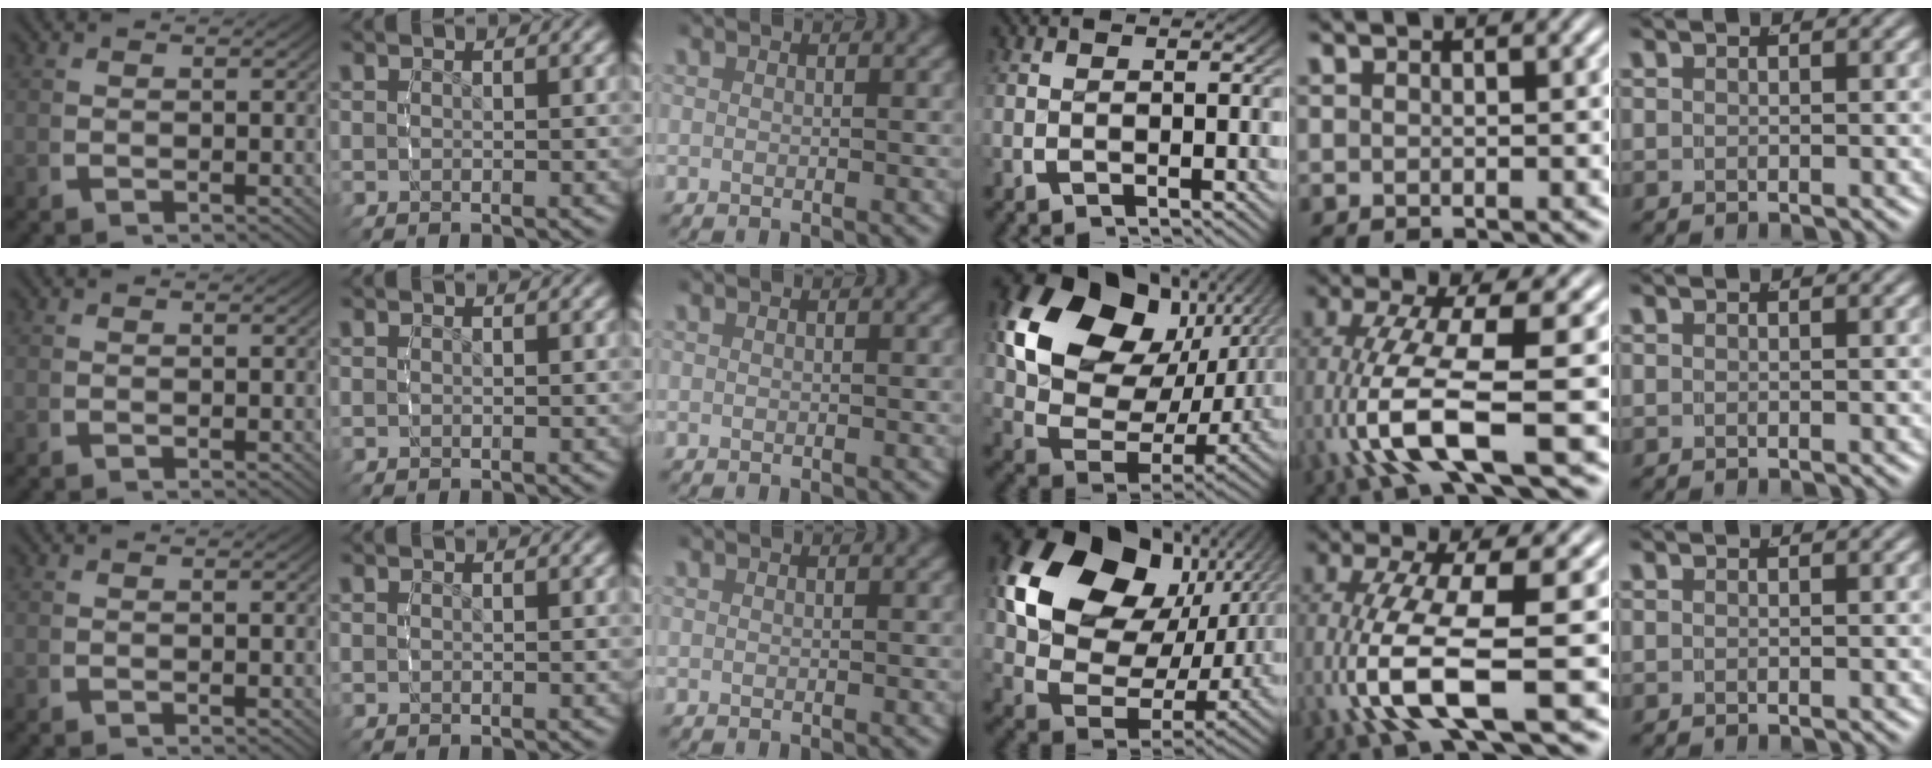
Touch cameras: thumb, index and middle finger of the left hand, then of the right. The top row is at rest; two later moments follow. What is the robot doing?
{"motion": "grasp_and_lifting", "object": "bowl"}